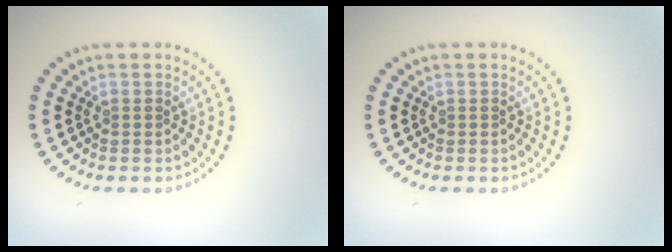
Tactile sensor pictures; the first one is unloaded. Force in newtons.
{"total": 0.0}